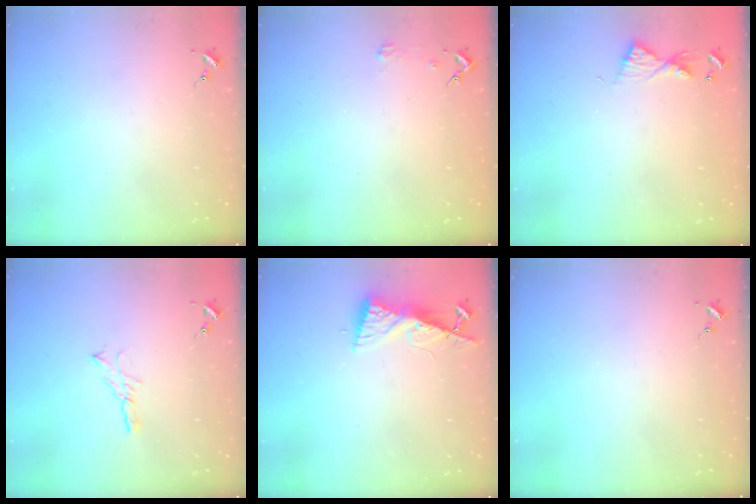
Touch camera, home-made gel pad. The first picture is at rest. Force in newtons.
{"total": 2.3, "press": 2.3, "slide": 0.2}
{"total": 6.7, "press": 6.6, "slide": 0.6}
{"total": 5.3, "press": 5.3, "slide": 0.5}
{"total": 8.1, "press": 8.1, "slide": 0.8}
{"total": 0.0}